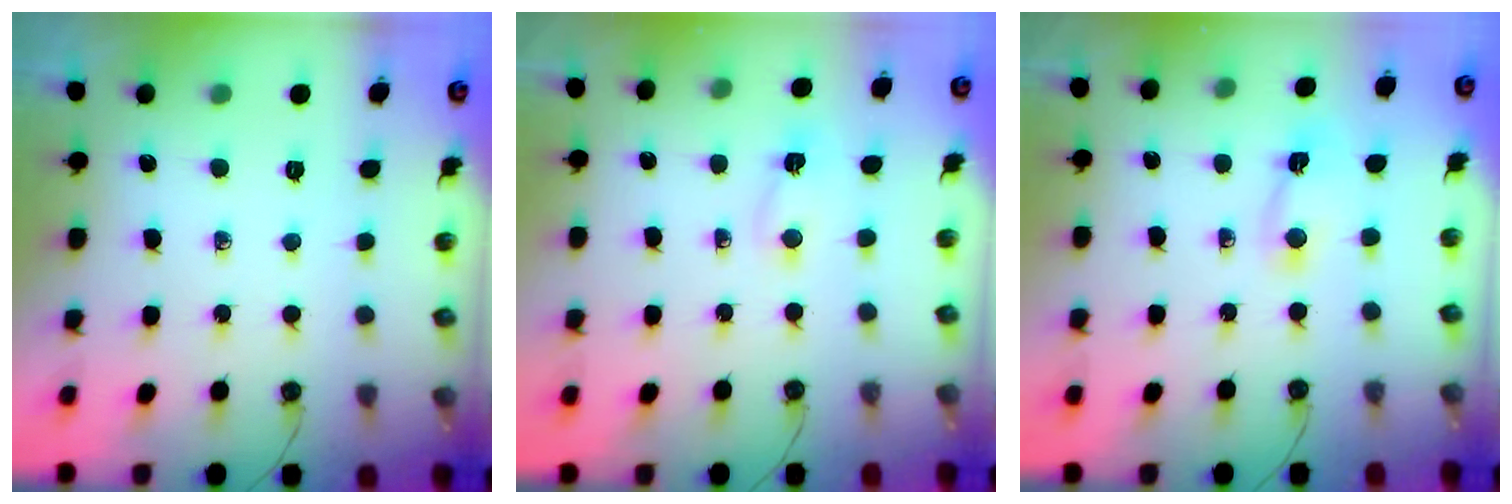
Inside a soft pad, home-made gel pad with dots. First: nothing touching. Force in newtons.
{"total": 2.1, "press": 2.0, "slide": 0.5}
{"total": 2.3, "press": 2.3, "slide": 0.3}